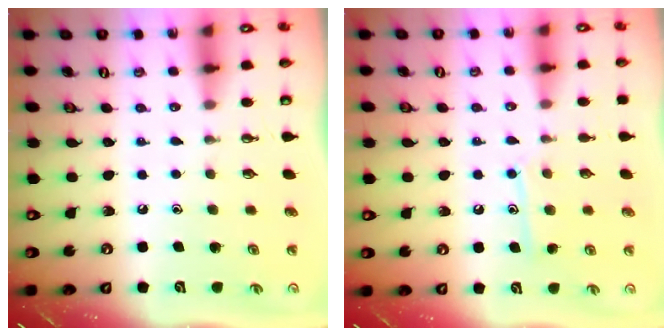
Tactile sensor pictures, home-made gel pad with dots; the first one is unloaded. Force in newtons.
{"total": 9.8, "press": 9.8, "slide": 0.7}